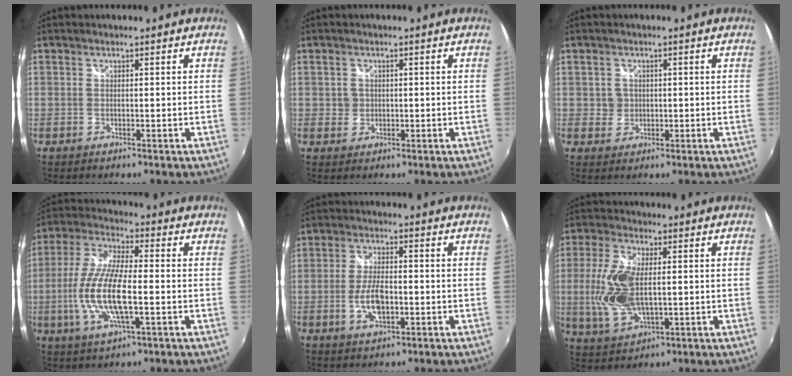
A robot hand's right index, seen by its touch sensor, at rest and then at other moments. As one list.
[{"total": 2.3, "force": [0.1, 2.2, 0.4], "torque": [-0.003, 0.001, -0.001]}, {"total": 2.6, "force": [0.2, 2.6, 0.4], "torque": [-0.003, 0.003, 0.001]}, {"total": 14.6, "force": [-2.7, 4.4, 13.7], "torque": [-0.282, -0.006, -0.055]}, {"total": 7.1, "force": [-1.8, 3.2, 6.1], "torque": [-0.124, -0.003, -0.032]}, {"total": 13.0, "force": [0.0, 6.3, 11.4], "torque": [-0.242, -0.003, 0.006]}]